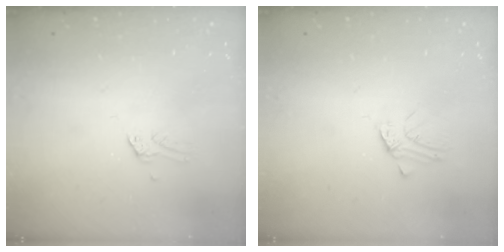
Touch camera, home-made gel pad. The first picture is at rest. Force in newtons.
{"total": 2.1, "press": 2.1, "slide": 0.2}